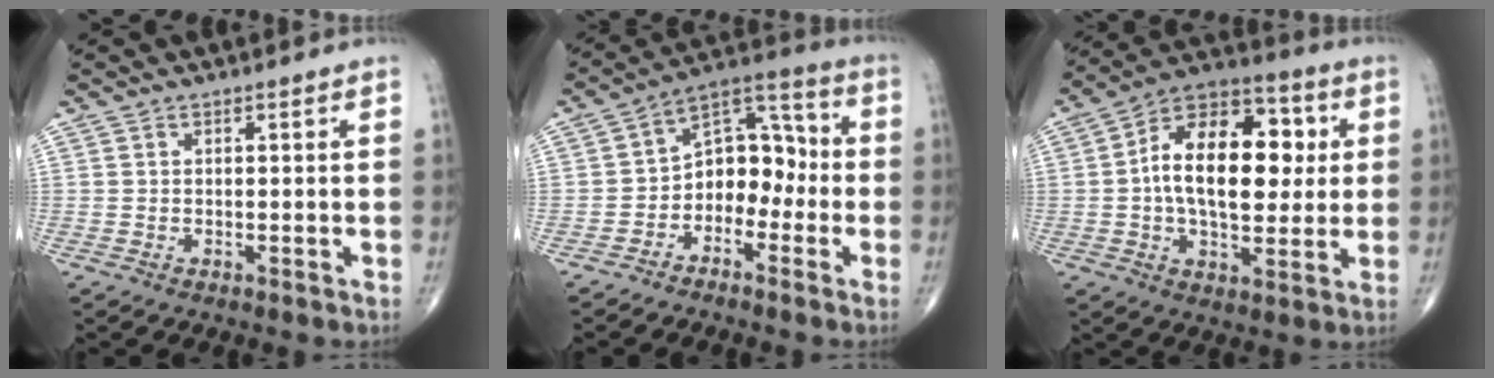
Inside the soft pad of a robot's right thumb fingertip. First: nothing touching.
{"total": 9.0, "force": [-2.4, 6.6, 5.7], "torque": [-0.054, 0.046, -0.057]}
{"total": 20.0, "force": [2.0, 11.4, 16.3], "torque": [-0.232, 0.022, 0.027]}